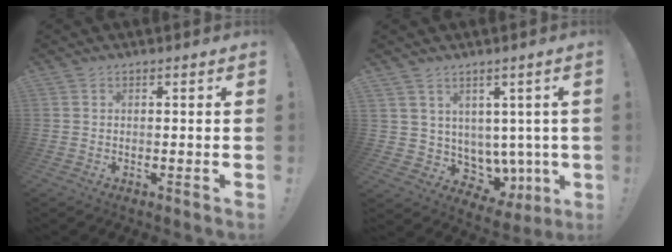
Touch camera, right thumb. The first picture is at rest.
{"total": 8.0, "force": [3.4, 6.7, 2.8], "torque": [-0.039, -0.041, 0.086]}